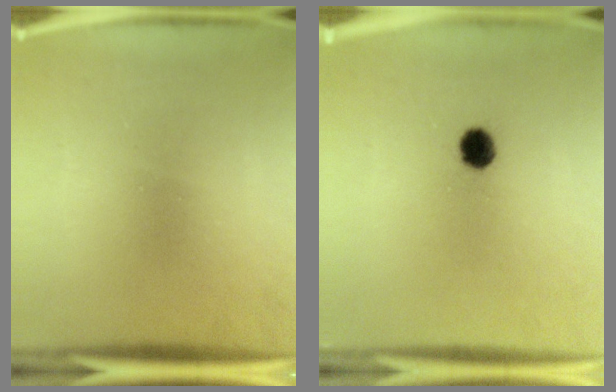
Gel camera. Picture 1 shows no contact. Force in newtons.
{"total": 4.0}